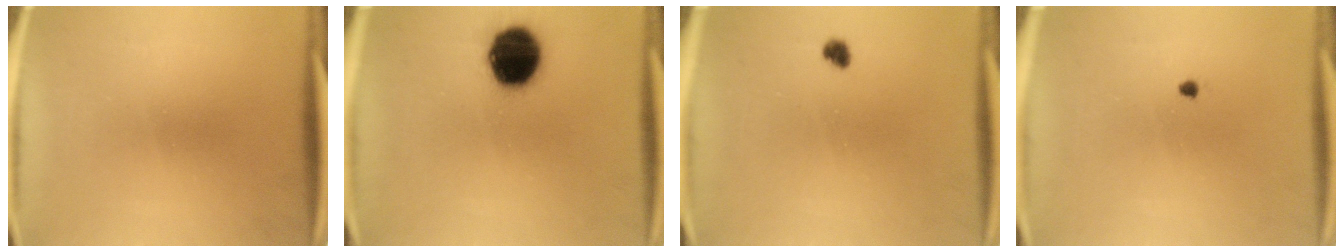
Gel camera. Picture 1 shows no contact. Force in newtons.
{"total": 15.9}
{"total": 1.7}
{"total": 1.0}